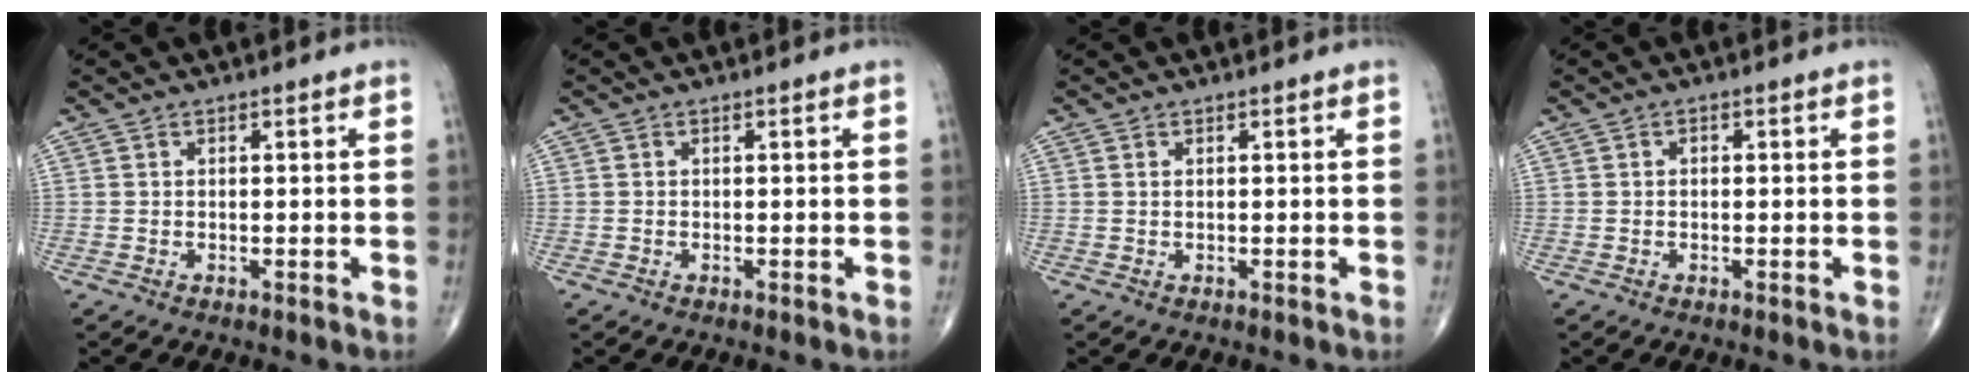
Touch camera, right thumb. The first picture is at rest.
{"total": 0.0}
{"total": 0.0}
{"total": 0.6, "force": [0.0, 0.5, 0.4], "torque": [-0.003, 0.003, -0.002]}